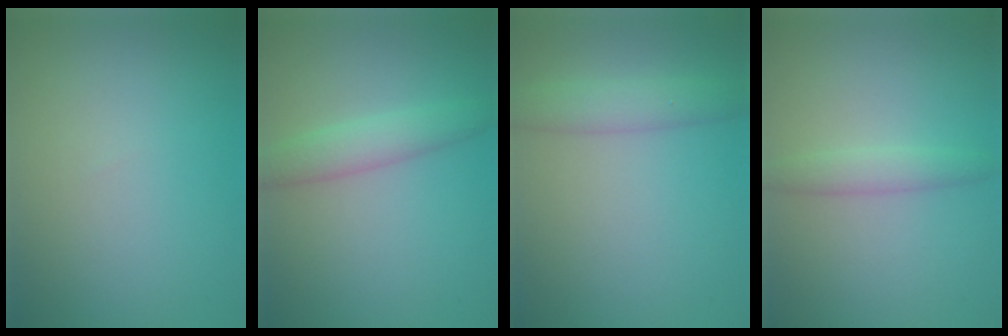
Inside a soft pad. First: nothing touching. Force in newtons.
{"total": 2.8, "press": 2.8, "slide": 0.1}
{"total": 2.8, "press": 2.8, "slide": 0.1}
{"total": 1.9, "press": 1.9, "slide": 0.0}